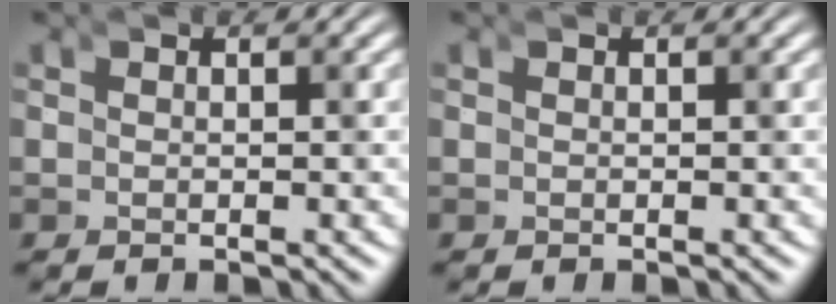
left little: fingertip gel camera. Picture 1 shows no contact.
{"total": 0.0}